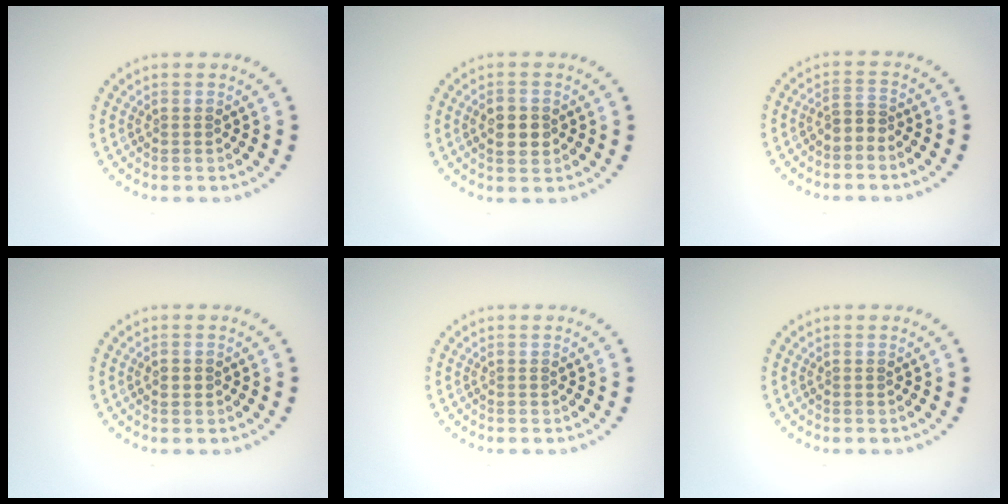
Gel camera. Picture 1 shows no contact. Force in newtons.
{"total": 2.3, "press": 2.3, "slide": 0.2}
{"total": 1.6, "press": 1.2, "slide": 1.1}
{"total": 1.1, "press": 1.1, "slide": 0.1}
{"total": 0.0}
{"total": 0.0}